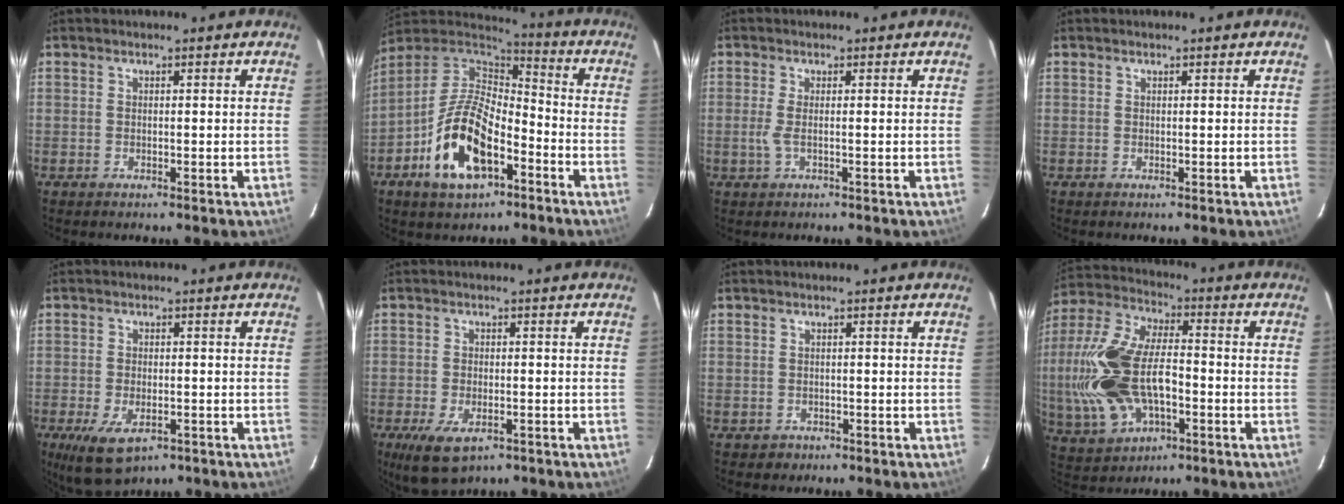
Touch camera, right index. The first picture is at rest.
{"total": 16.5, "force": [-7.0, 8.2, 12.5], "torque": [-0.250, 0.003, -0.125]}
{"total": 2.1, "force": [-0.2, 0.1, 2.1], "torque": [-0.044, -0.002, -0.005]}
{"total": 0.0}
{"total": 7.9, "force": [-3.8, 4.0, 5.6], "torque": [-0.121, -0.028, -0.061]}
{"total": 7.5, "force": [-3.9, 3.9, 5.0], "torque": [-0.112, -0.026, -0.065]}
{"total": 2.0, "force": [-0.7, 1.9, 0.1], "torque": [-0.003, 0.004, -0.005]}
{"total": 19.9, "force": [-3.4, 11.0, 16.3], "torque": [-0.375, 0.006, -0.051]}